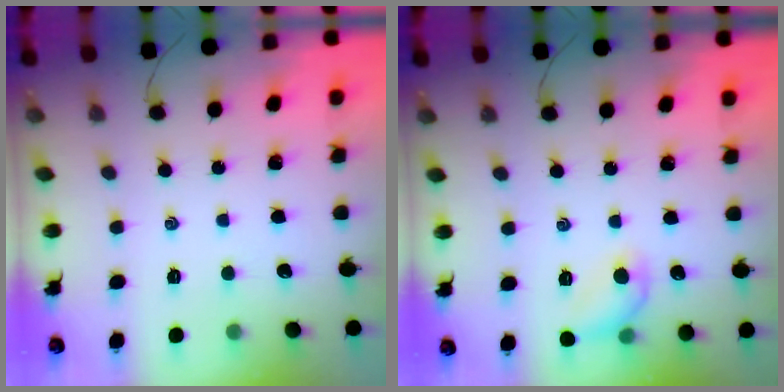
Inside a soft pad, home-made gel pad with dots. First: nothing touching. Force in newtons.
{"total": 8.2, "press": 8.2, "slide": 0.8}